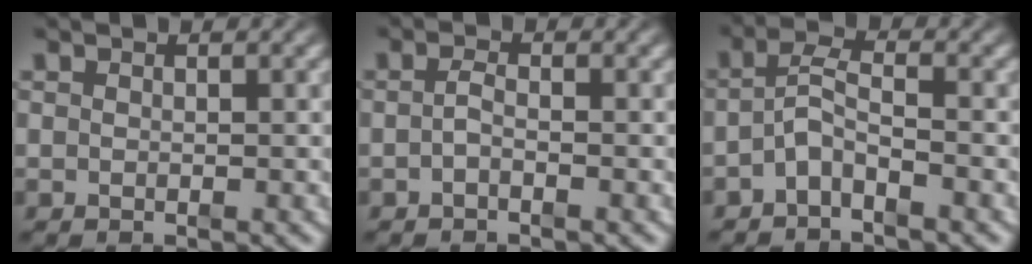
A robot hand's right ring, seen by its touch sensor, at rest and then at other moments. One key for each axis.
{"total": 1.2, "fx": -0.8, "fy": 0.2, "fz": 0.9, "tx": -0.019, "ty": -0.007, "tz": -0.015}
{"total": 3.8, "fx": -1.5, "fy": 2.7, "fz": 2.3, "tx": -0.045, "ty": -0.002, "tz": -0.037}